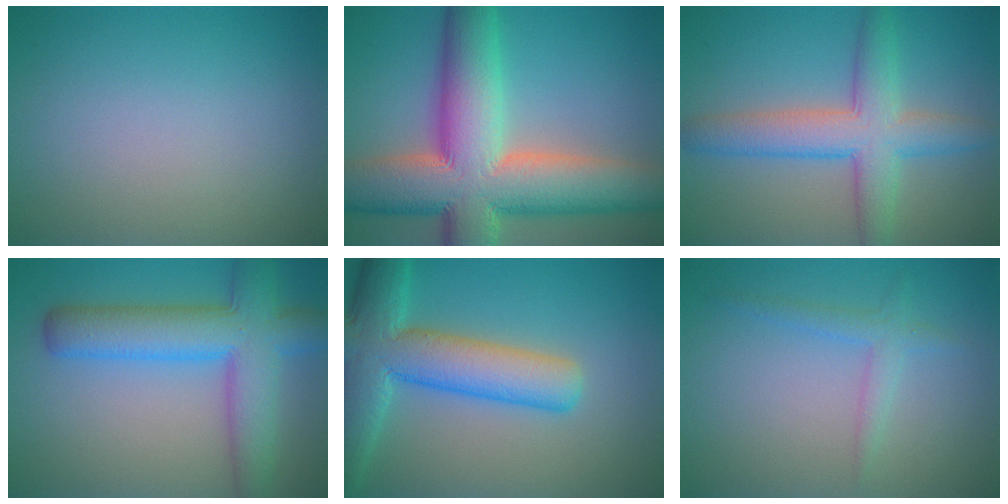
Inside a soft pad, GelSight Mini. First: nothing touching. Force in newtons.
{"total": 15.0, "press": 15.0, "slide": 1.0}
{"total": 6.1, "press": 6.1, "slide": 0.2}
{"total": 8.1, "press": 8.1, "slide": 0.3}
{"total": 8.9, "press": 8.8, "slide": 0.4}
{"total": 1.9, "press": 1.9, "slide": 0.1}